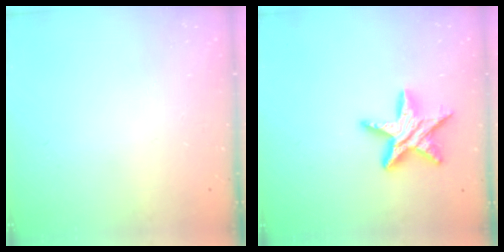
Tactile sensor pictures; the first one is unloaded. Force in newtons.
{"total": 13.1, "press": 13.0, "slide": 0.8}